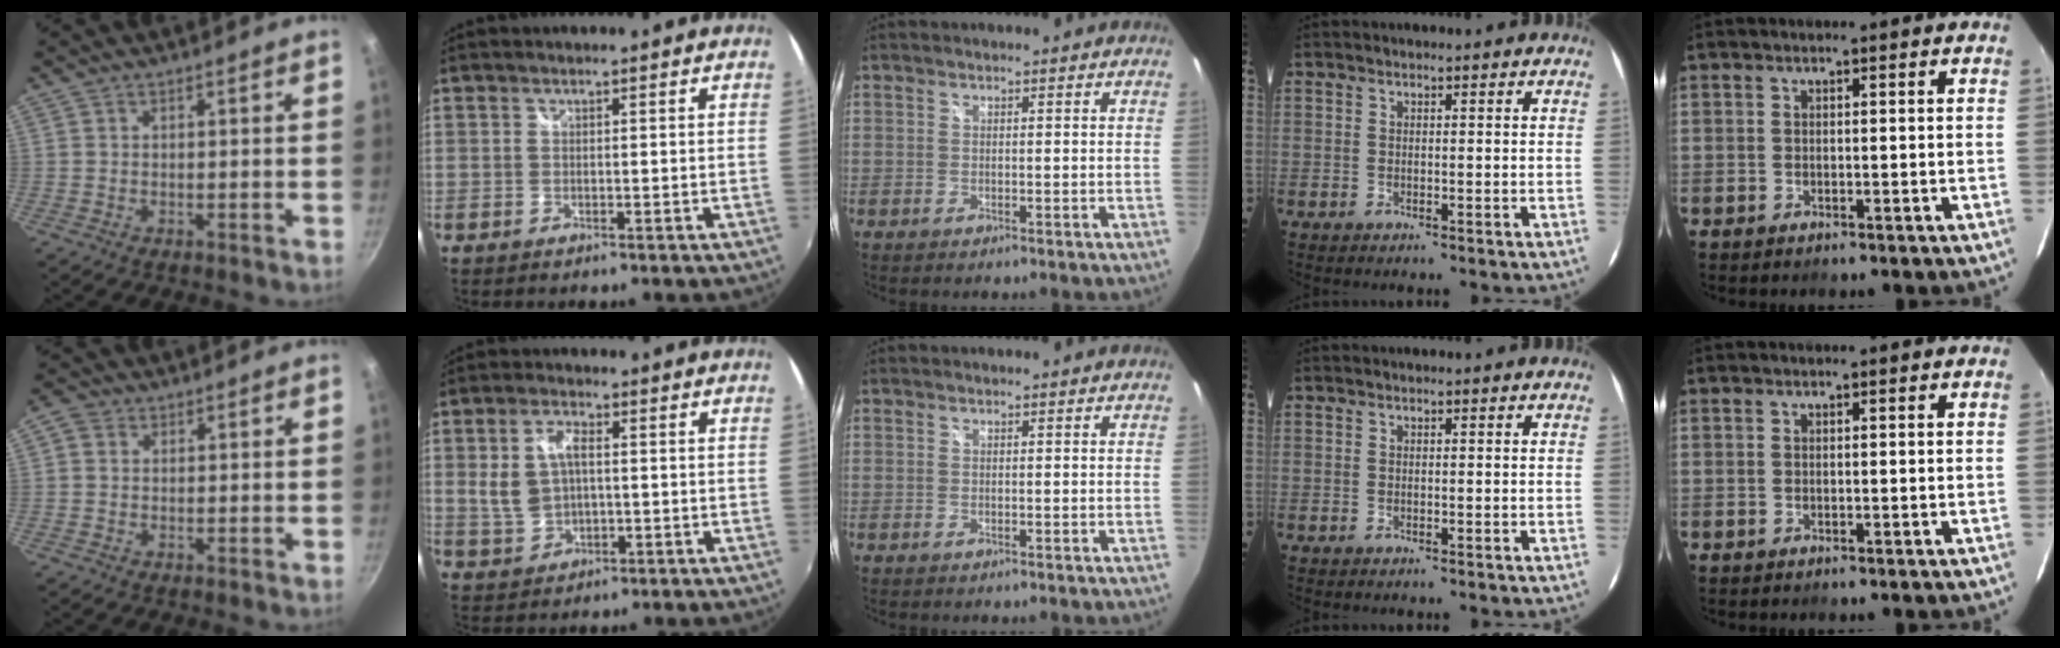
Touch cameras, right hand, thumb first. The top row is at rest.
{"thumb": {"total": 2.5, "force": [0.4, 2.2, 1.0], "torque": [-0.014, 0.005, 0.000]}, "index": {"total": 7.4, "force": [0.6, 4.6, 5.7], "torque": [-0.121, 0.009, 0.020]}}